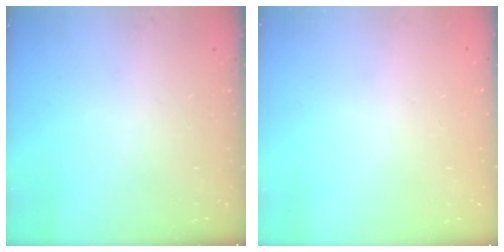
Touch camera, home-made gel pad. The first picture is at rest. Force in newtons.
{"total": 0.0}